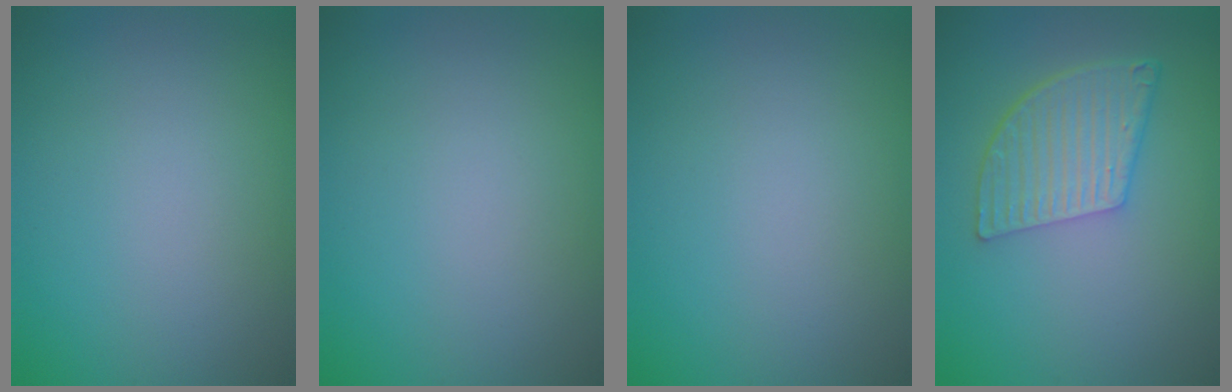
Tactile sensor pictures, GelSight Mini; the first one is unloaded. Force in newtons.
{"total": 0.0}
{"total": 0.0}
{"total": 5.2, "press": 3.8, "slide": 3.6}